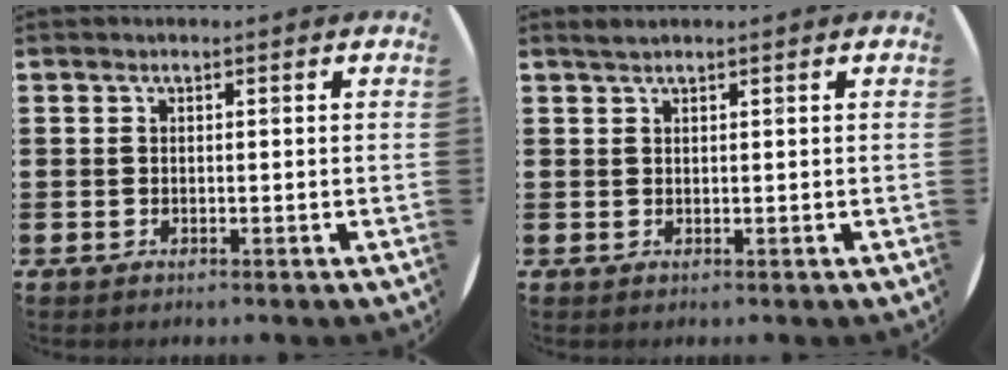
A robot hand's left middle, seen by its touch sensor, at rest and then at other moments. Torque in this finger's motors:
{"motor_torque": [0.27, -0.19, 0.00, -0.01]}